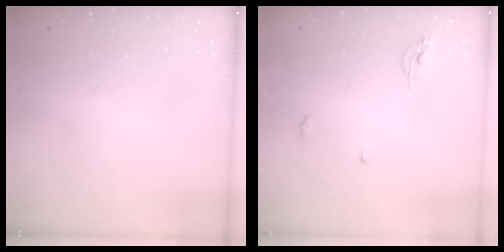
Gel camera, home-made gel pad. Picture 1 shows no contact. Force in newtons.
{"total": 5.4, "press": 5.4, "slide": 0.4}